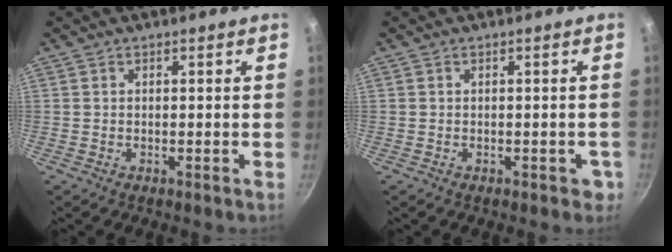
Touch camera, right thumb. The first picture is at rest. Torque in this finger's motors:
{"motor_torque": [-0.12, 0.01, -0.17, 0.03, -0.02]}